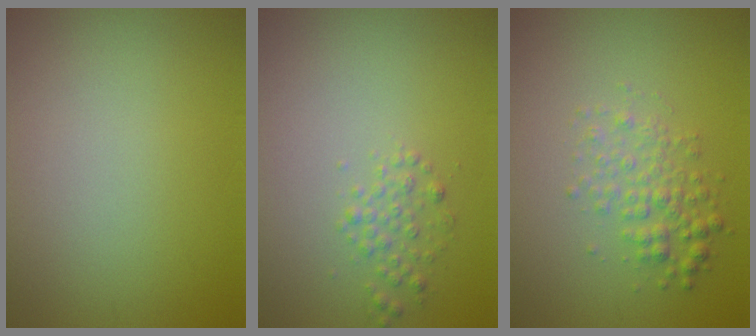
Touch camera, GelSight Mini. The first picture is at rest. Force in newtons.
{"total": 1.5, "press": 1.5, "slide": 0.0}
{"total": 2.6, "press": 2.6, "slide": 0.1}